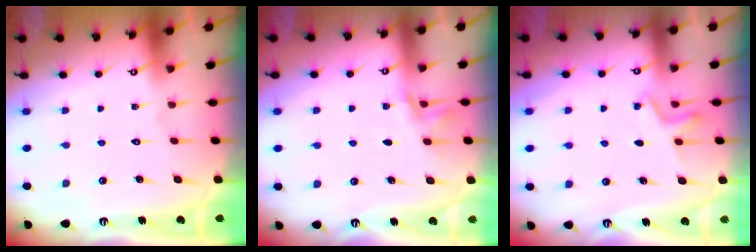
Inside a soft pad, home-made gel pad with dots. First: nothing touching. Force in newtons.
{"total": 2.9, "press": 2.8, "slide": 0.4}
{"total": 3.2, "press": 3.0, "slide": 1.3}